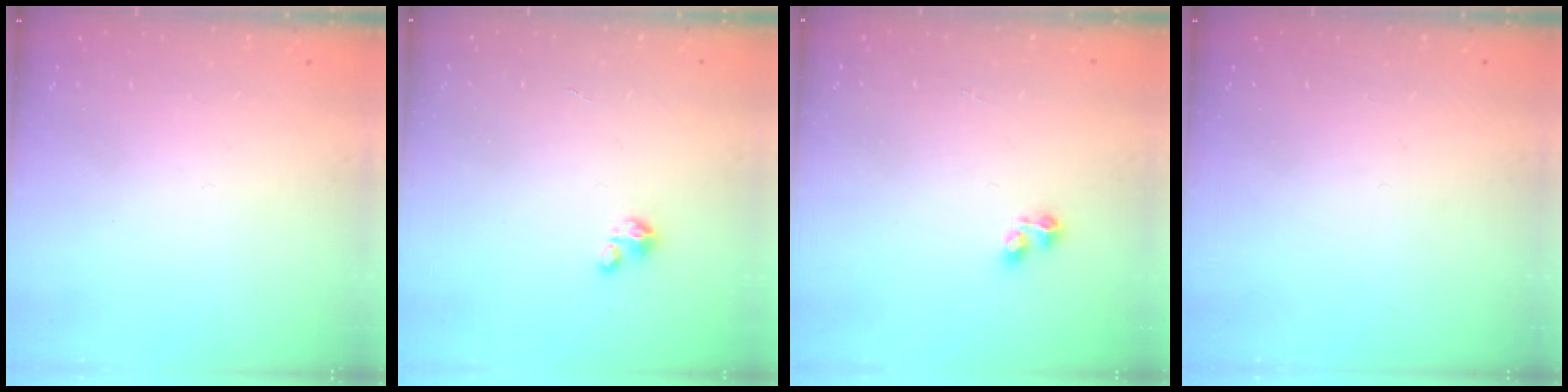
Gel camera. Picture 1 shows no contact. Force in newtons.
{"total": 2.7, "press": 2.7, "slide": 0.2}
{"total": 2.2, "press": 2.1, "slide": 0.7}
{"total": 0.0}